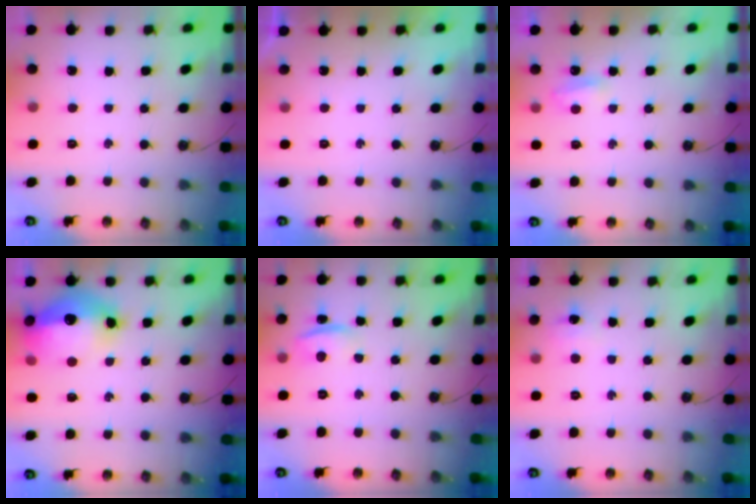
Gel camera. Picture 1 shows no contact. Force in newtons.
{"total": 0.0}
{"total": 4.0, "press": 4.0, "slide": 0.7}
{"total": 18.2, "press": 18.1, "slide": 1.7}
{"total": 1.4, "press": 1.2, "slide": 0.7}
{"total": 4.3, "press": 4.3, "slide": 0.5}